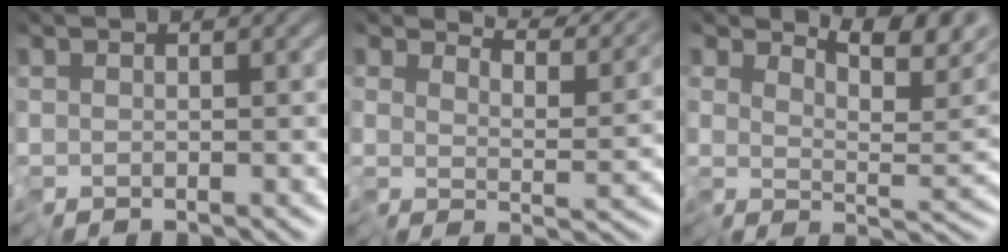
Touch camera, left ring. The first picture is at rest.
{"total": 6.2, "force": [6.0, 0.0, 1.3], "torque": [-0.017, 0.010, 0.085]}
{"total": 6.4, "force": [5.5, 0.9, 3.2], "torque": [-0.034, 0.008, 0.089]}